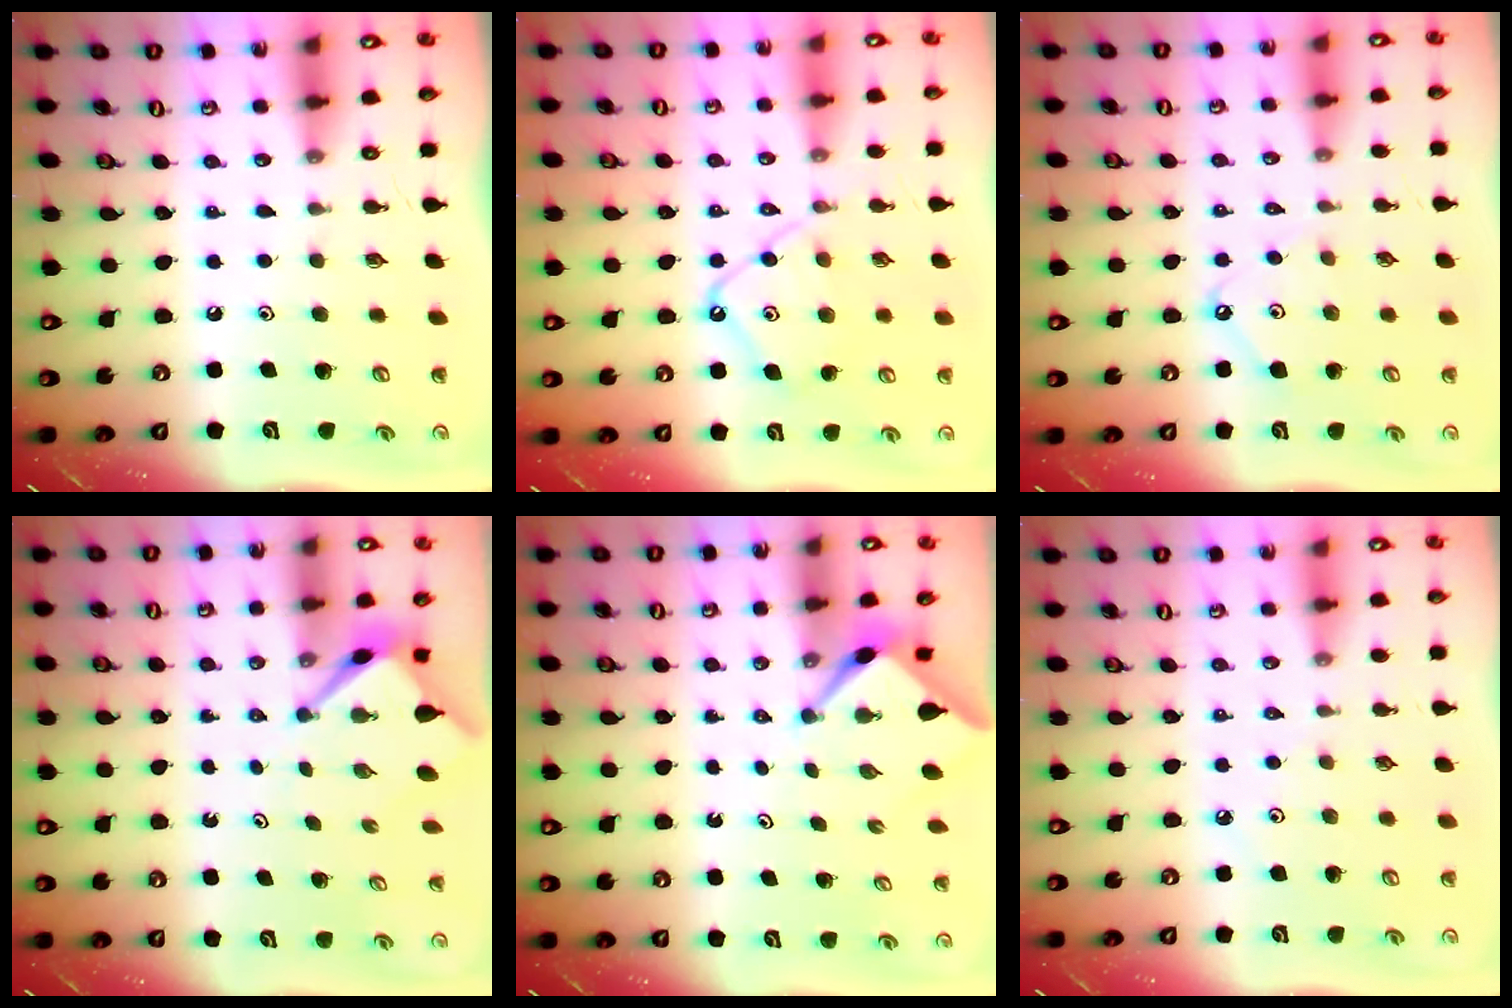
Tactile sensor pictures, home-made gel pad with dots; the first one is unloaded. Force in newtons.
{"total": 12.0, "press": 11.9, "slide": 1.2}
{"total": 4.6, "press": 4.5, "slide": 0.6}
{"total": 3.1, "press": 3.1, "slide": 0.2}
{"total": 2.4, "press": 2.4, "slide": 0.3}
{"total": 2.6, "press": 2.6, "slide": 0.5}